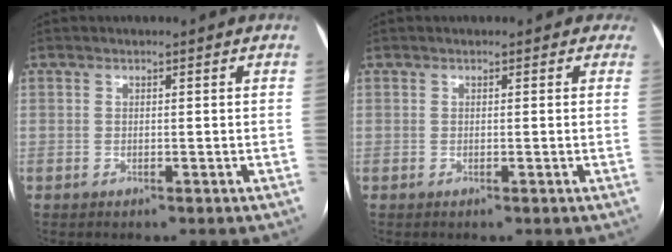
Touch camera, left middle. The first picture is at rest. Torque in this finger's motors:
{"motor_torque": [-0.06, -0.05, 0.02, -0.01]}